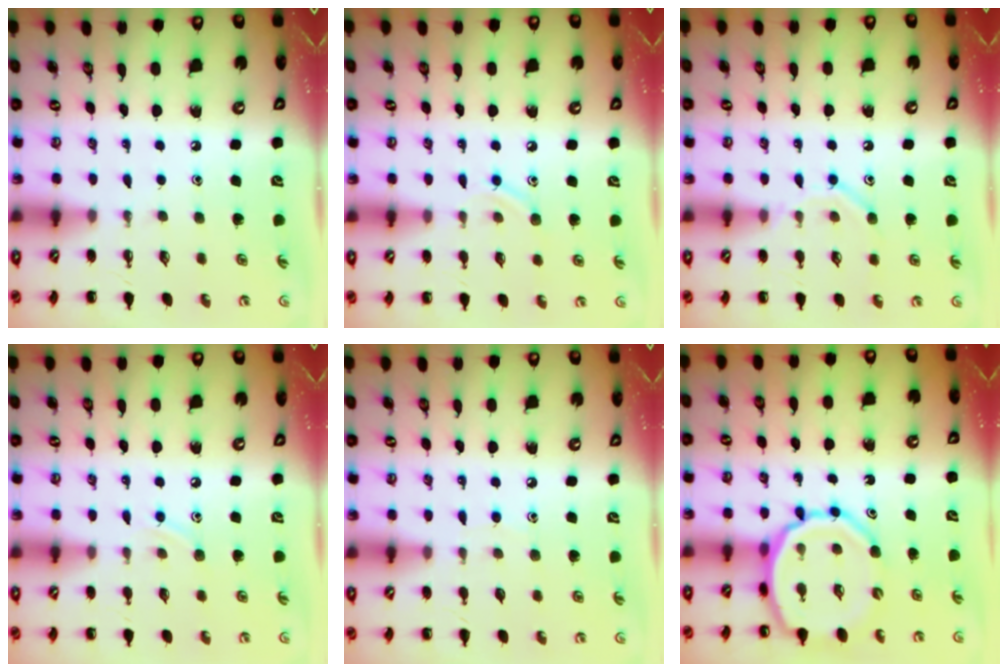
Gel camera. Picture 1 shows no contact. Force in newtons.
{"total": 8.4, "press": 8.3, "slide": 1.6}
{"total": 9.5, "press": 9.4, "slide": 1.4}
{"total": 7.2, "press": 7.1, "slide": 1.6}
{"total": 2.5, "press": 2.3, "slide": 1.0}
{"total": 12.9, "press": 12.5, "slide": 3.2}